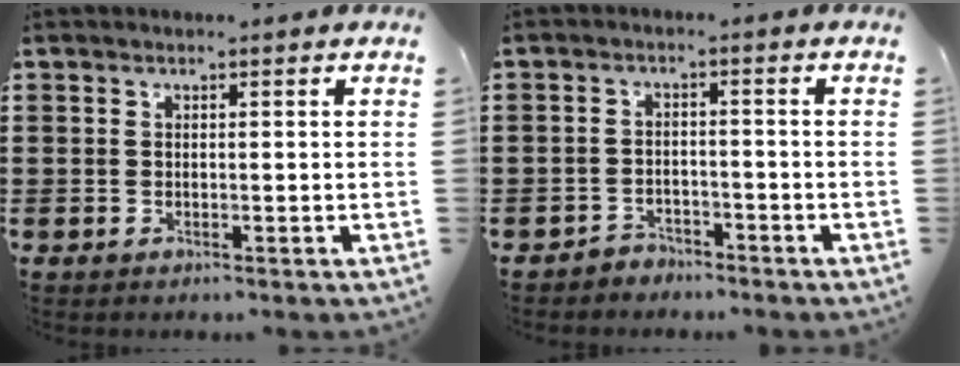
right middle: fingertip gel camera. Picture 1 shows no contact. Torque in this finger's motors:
{"motor_torque": [0.64, -0.35, 0.00, 0.00]}